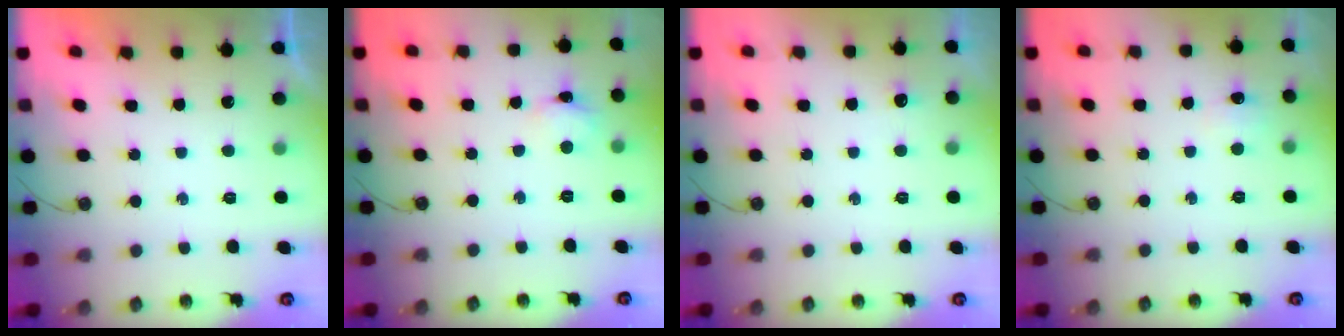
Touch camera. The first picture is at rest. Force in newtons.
{"total": 2.9, "press": 2.9, "slide": 0.2}
{"total": 4.7, "press": 4.5, "slide": 1.3}
{"total": 6.1, "press": 6.1, "slide": 0.9}